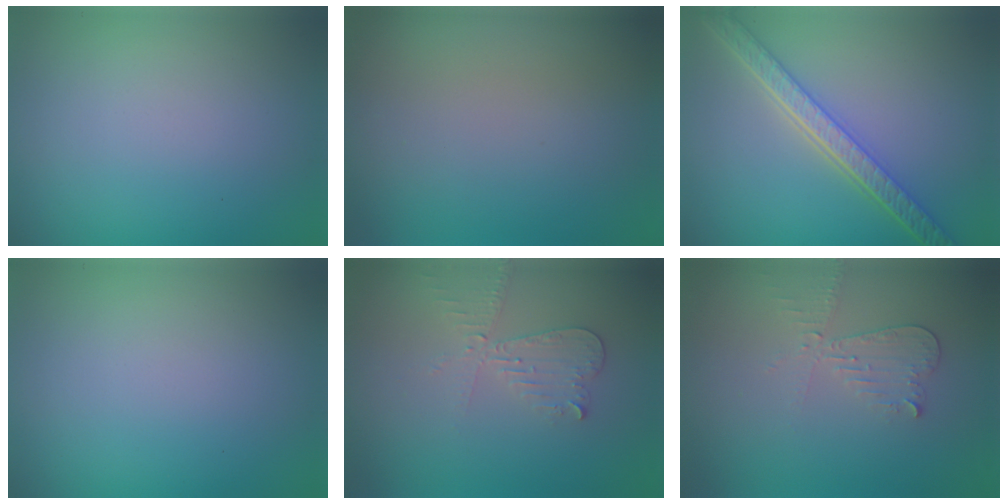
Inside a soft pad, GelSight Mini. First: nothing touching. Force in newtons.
{"total": 0.0}
{"total": 5.1, "press": 4.1, "slide": 3.0}
{"total": 0.0}
{"total": 2.6, "press": 2.5, "slide": 0.6}
{"total": 2.1, "press": 2.1, "slide": 0.1}